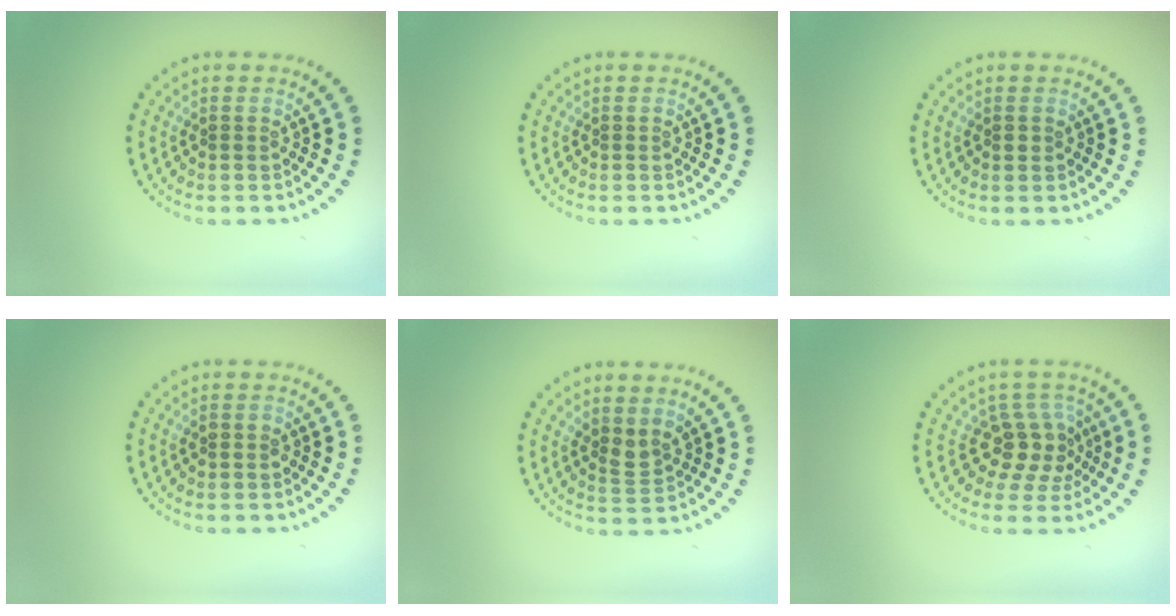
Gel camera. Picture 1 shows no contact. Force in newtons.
{"total": 0.0}
{"total": 0.5, "press": 0.5, "slide": 0.1}
{"total": 1.1, "press": 1.1, "slide": 0.2}
{"total": 1.9, "press": 1.4, "slide": 1.2}
{"total": 3.6, "press": 3.2, "slide": 1.6}